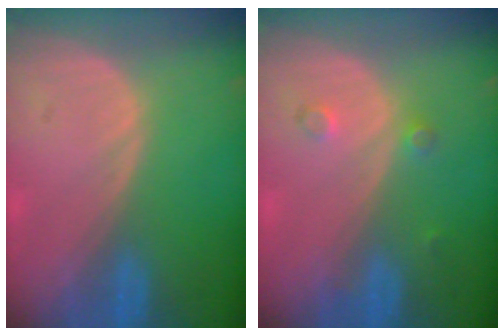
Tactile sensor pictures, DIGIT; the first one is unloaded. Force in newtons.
{"total": 2.1, "press": 1.8, "slide": 1.1}